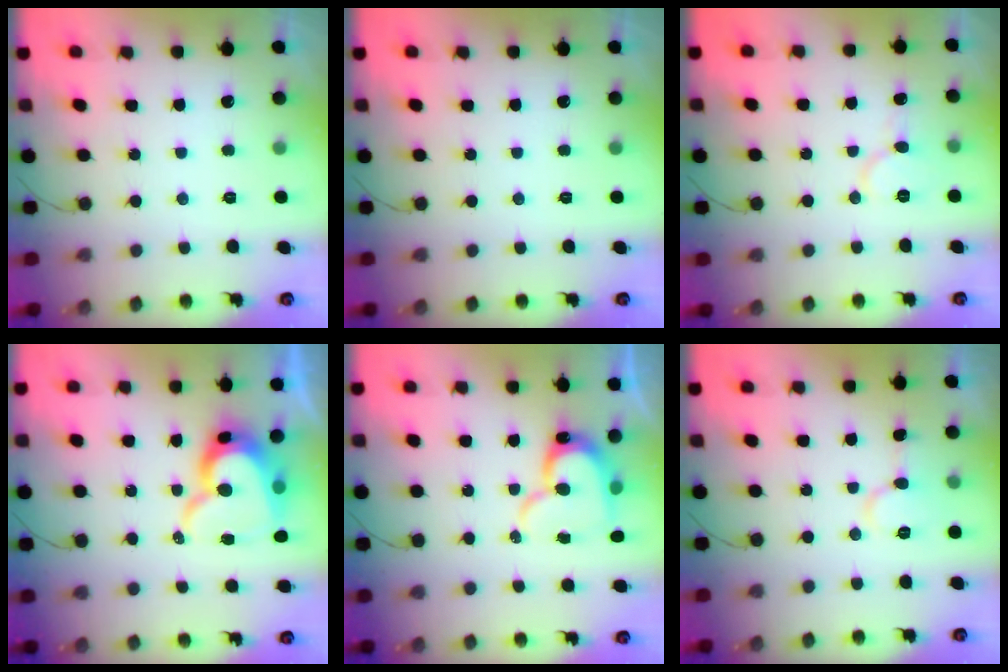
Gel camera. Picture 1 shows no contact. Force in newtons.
{"total": 0.0}
{"total": 6.7, "press": 6.7, "slide": 0.7}
{"total": 15.3, "press": 15.2, "slide": 1.7}
{"total": 13.7, "press": 13.6, "slide": 1.2}
{"total": 7.5, "press": 7.5, "slide": 0.3}